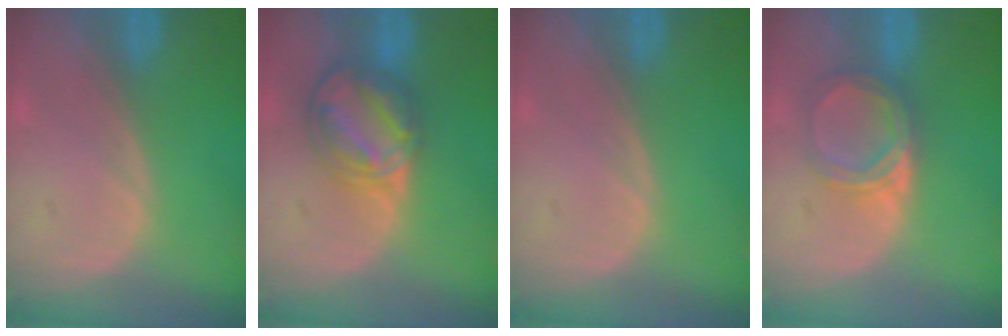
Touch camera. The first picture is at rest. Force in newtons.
{"total": 8.2, "press": 7.0, "slide": 4.4}
{"total": 0.0}
{"total": 5.3, "press": 4.7, "slide": 2.4}